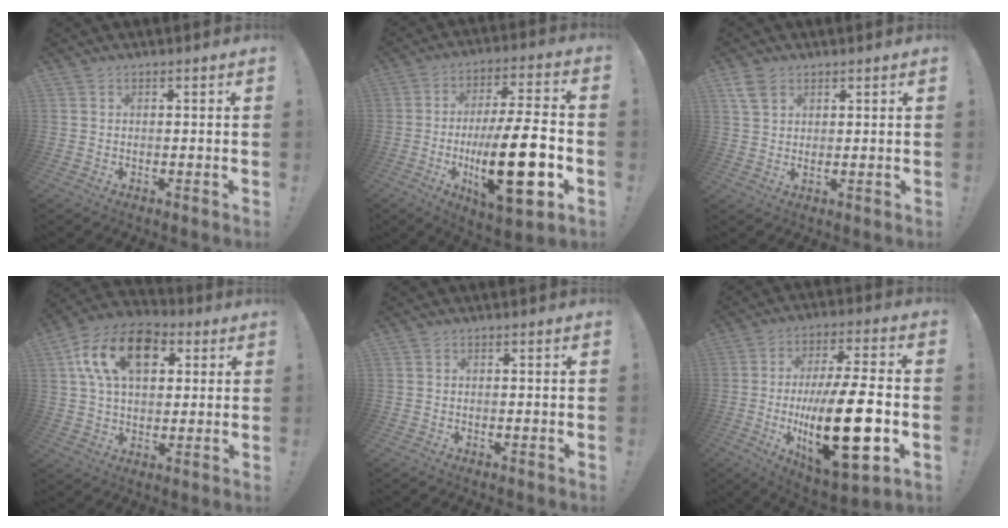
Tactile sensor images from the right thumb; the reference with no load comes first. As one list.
[{"total": 23.7, "force": [-5.3, 7.4, 21.9], "torque": [-0.358, 0.009, -0.082]}, {"total": 4.7, "force": [2.8, 2.8, 2.6], "torque": [-0.044, -0.006, 0.054]}, {"total": 17.8, "force": [6.4, 11.3, 12.2], "torque": [-0.204, -0.005, 0.117]}, {"total": 0.0}, {"total": 25.1, "force": [-4.3, 9.0, 23.0], "torque": [-0.396, 0.002, -0.064]}]